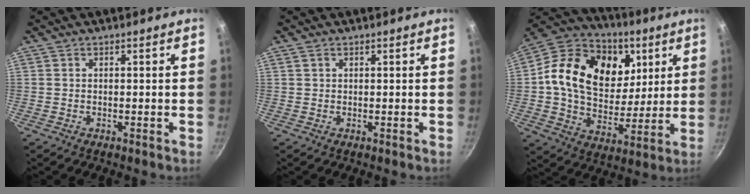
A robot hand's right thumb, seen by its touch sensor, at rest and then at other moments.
{"total": 0.7, "force": [0.4, 0.5, 0.3], "torque": [-0.006, 0.001, 0.007]}
{"total": 24.0, "force": [6.9, 17.0, 15.4], "torque": [-0.238, -0.014, 0.105]}